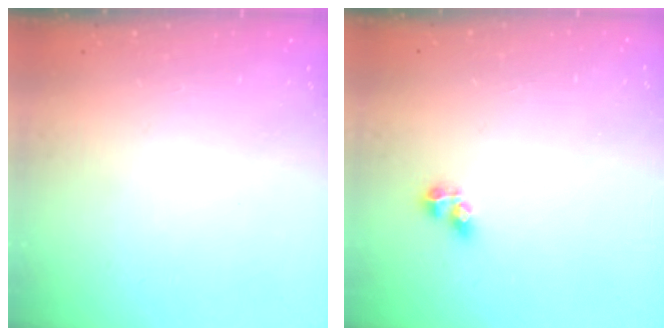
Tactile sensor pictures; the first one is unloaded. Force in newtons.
{"total": 3.3, "press": 3.3, "slide": 0.2}